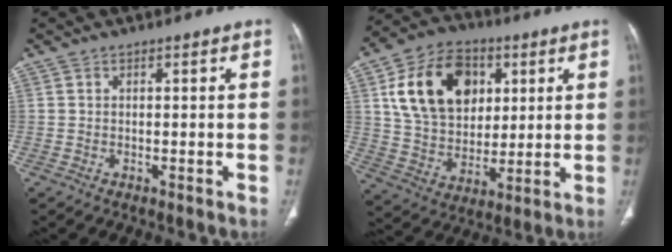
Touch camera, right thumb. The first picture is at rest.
{"total": 19.2, "force": [6.0, 13.9, 11.8], "torque": [-0.178, -0.007, 0.112]}